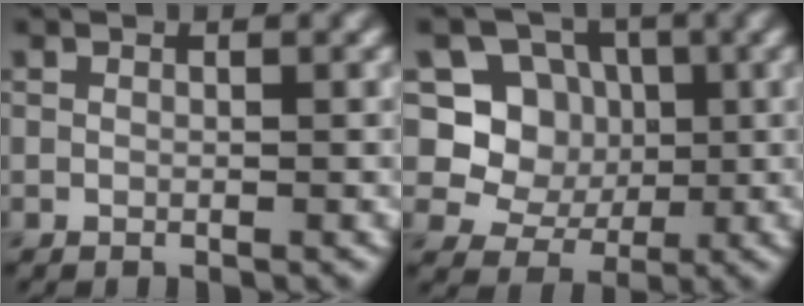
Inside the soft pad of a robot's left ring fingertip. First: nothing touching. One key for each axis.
{"total": 6.2, "fx": 0.8, "fy": 5.7, "fz": 2.2, "tx": -0.030, "ty": 0.005, "tz": 0.000}